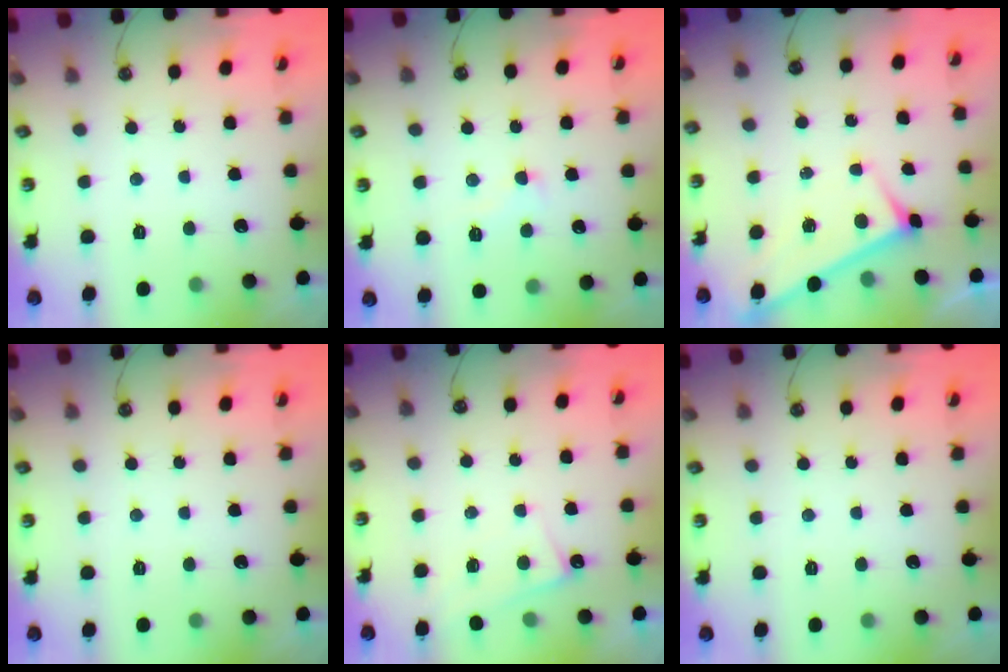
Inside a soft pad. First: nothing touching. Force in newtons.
{"total": 1.9, "press": 1.8, "slide": 0.5}
{"total": 3.3, "press": 3.3, "slide": 0.3}
{"total": 0.0}
{"total": 0.7, "press": 0.7, "slide": 0.3}
{"total": 0.0}